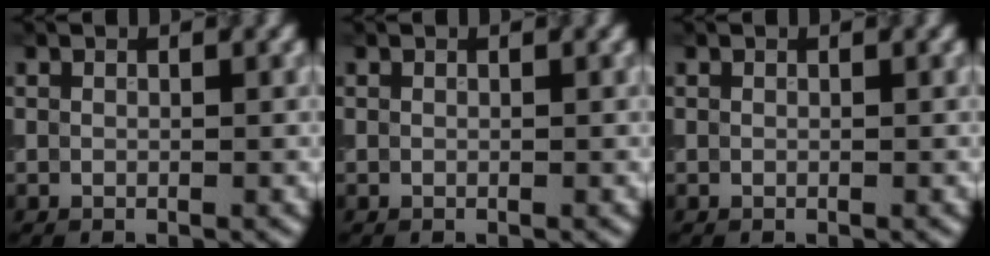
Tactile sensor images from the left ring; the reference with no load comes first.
{"total": 0.0}
{"total": 0.0}